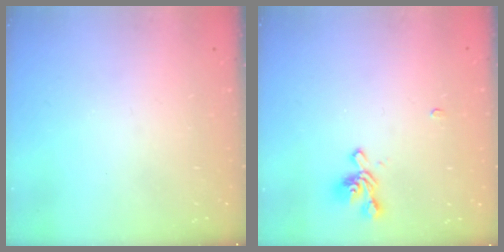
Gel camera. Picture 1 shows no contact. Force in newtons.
{"total": 1.0, "press": 0.2, "slide": 1.0}